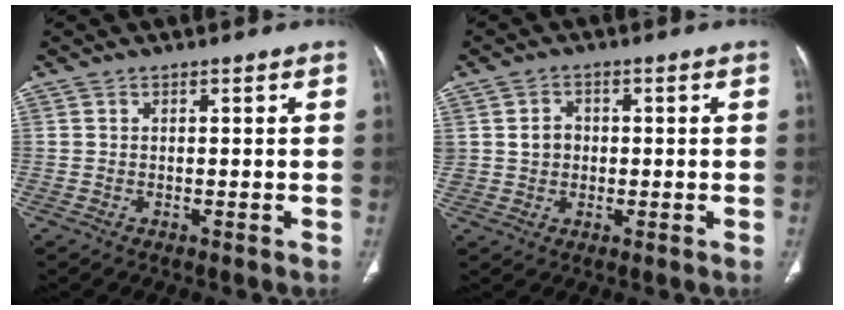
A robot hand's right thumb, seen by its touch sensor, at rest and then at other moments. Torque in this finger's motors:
{"motor_torque": [1.52, 1.40, 0.03, 0.04, 0.15]}